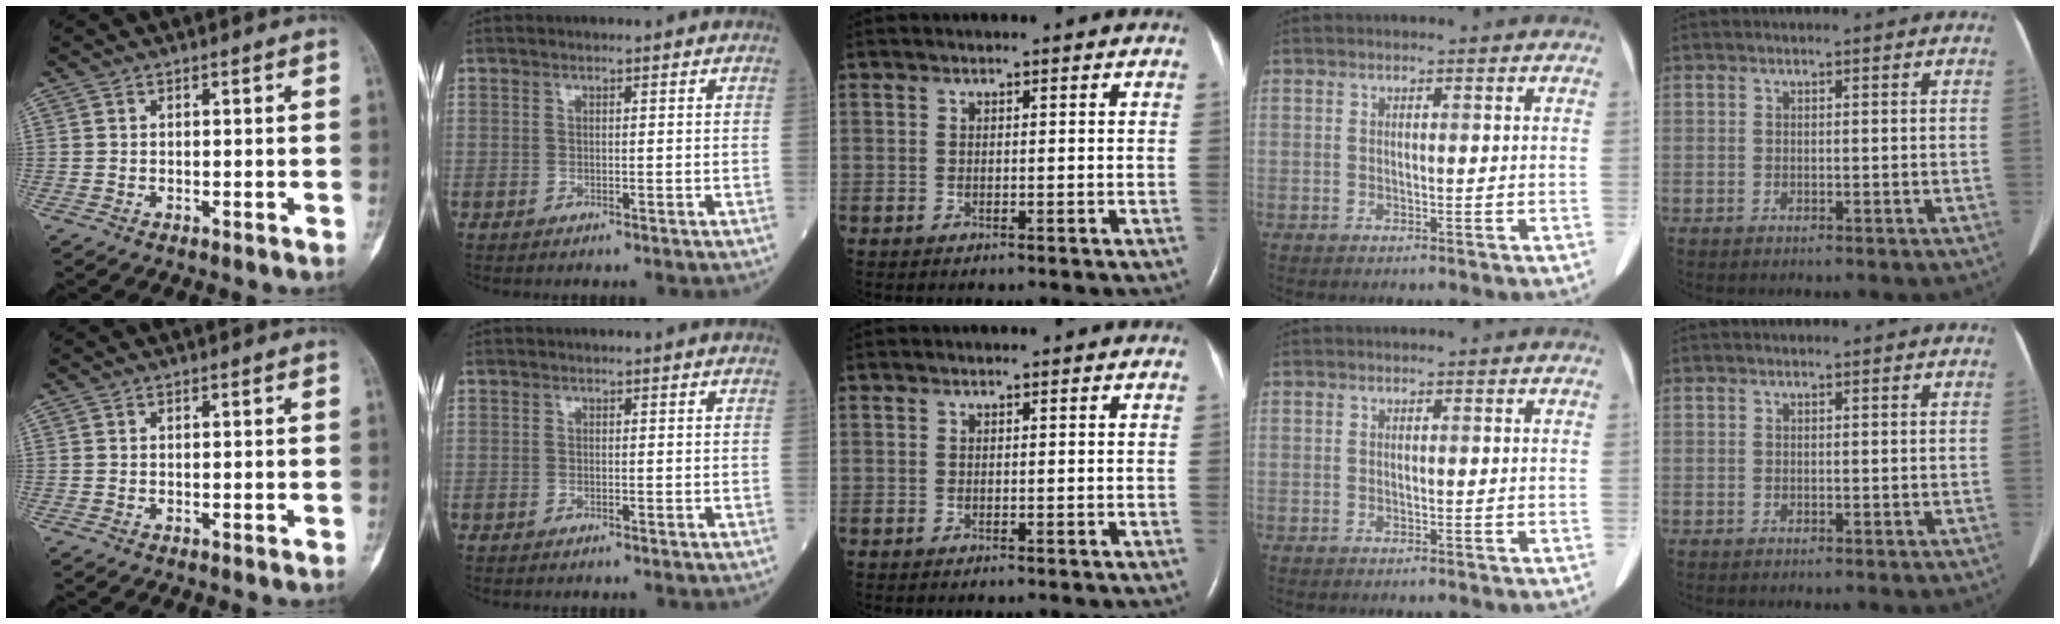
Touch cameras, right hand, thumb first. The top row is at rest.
{}